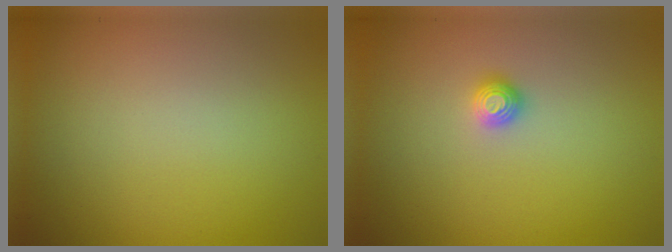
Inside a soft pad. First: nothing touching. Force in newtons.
{"total": 1.1, "press": 1.1, "slide": 0.3}